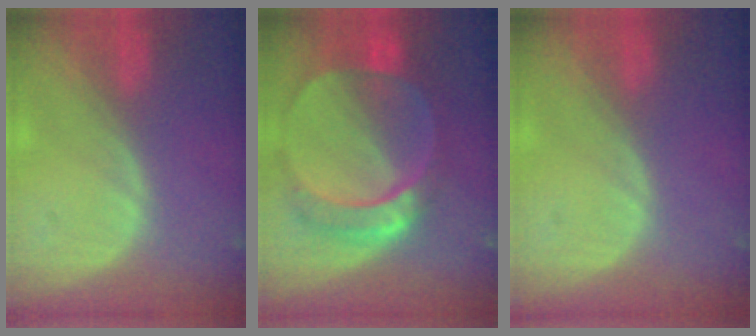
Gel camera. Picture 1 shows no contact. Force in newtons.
{"total": 9.5, "press": 8.3, "slide": 4.4}
{"total": 0.0}